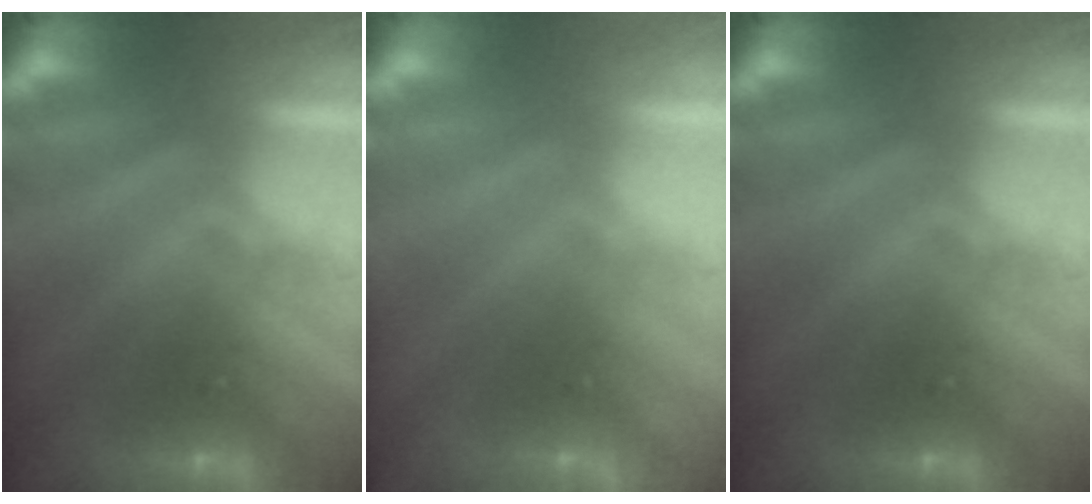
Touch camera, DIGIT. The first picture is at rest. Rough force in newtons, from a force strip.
{"total": 3.4}
{"total": 0.0}